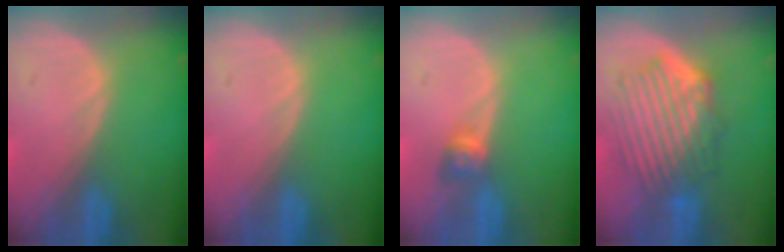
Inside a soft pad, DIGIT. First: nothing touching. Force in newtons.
{"total": 0.0}
{"total": 2.9, "press": 2.5, "slide": 1.5}
{"total": 9.6, "press": 8.5, "slide": 4.5}